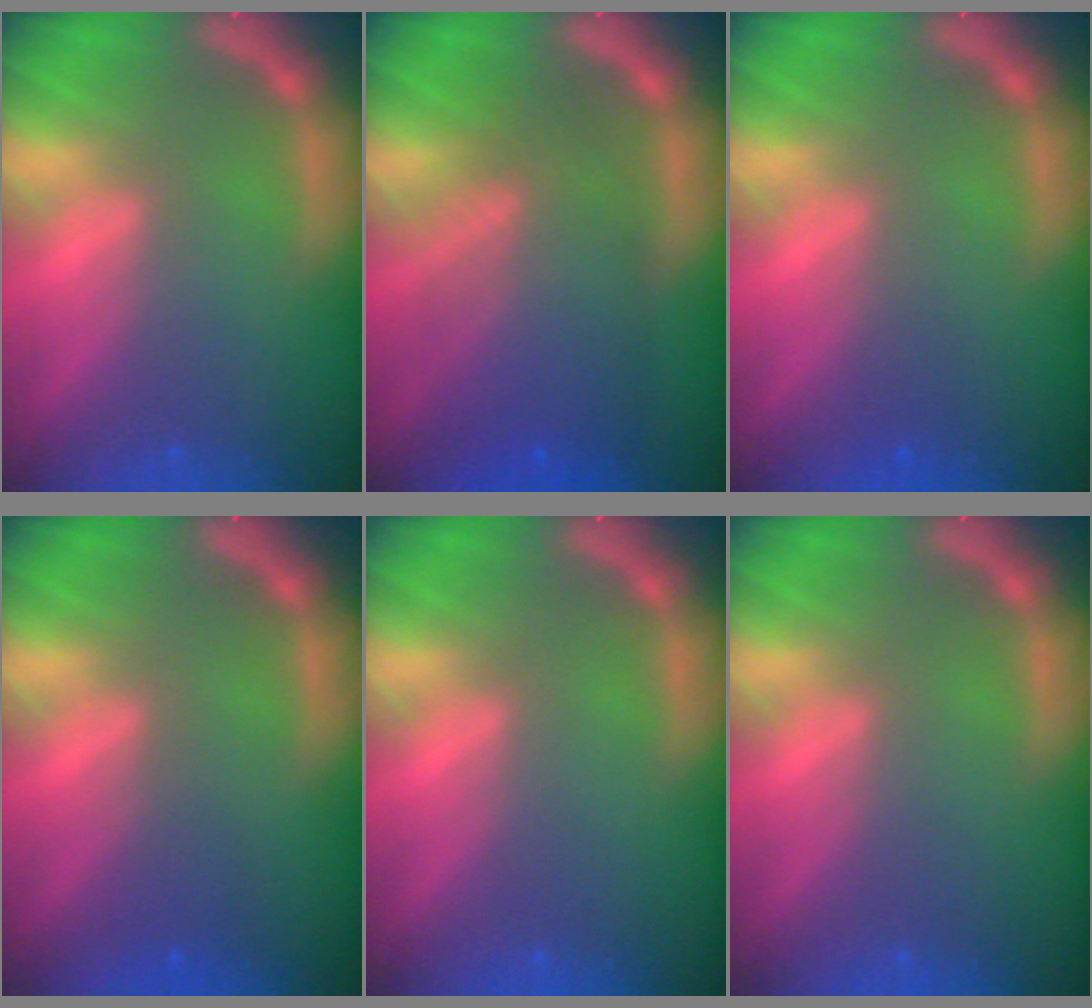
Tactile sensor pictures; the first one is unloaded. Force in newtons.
{"total": 8.1}
{"total": 1.0}
{"total": 1.5}
{"total": 0.0}
{"total": 0.0}